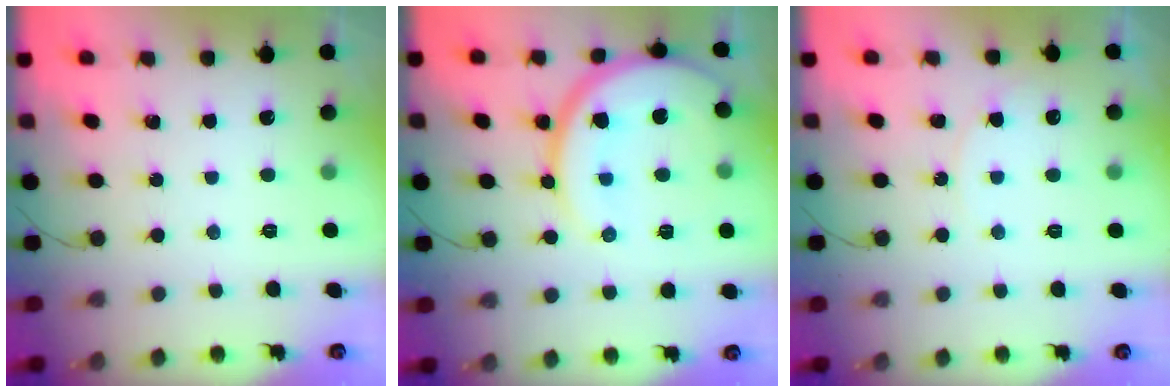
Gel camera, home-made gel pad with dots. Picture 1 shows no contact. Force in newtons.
{"total": 15.5, "press": 15.4, "slide": 1.2}
{"total": 3.9, "press": 3.9, "slide": 0.3}